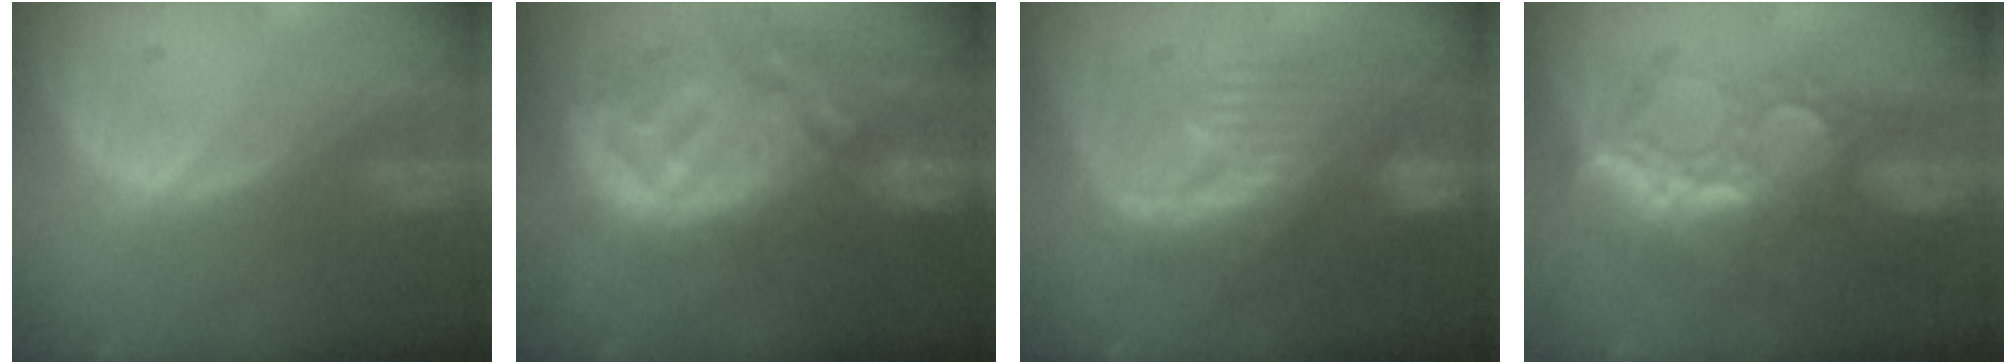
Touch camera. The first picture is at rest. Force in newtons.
{"total": 12.3, "press": 11.0, "slide": 5.5}
{"total": 9.4, "press": 9.0, "slide": 2.7}
{"total": 8.9, "press": 7.8, "slide": 4.3}